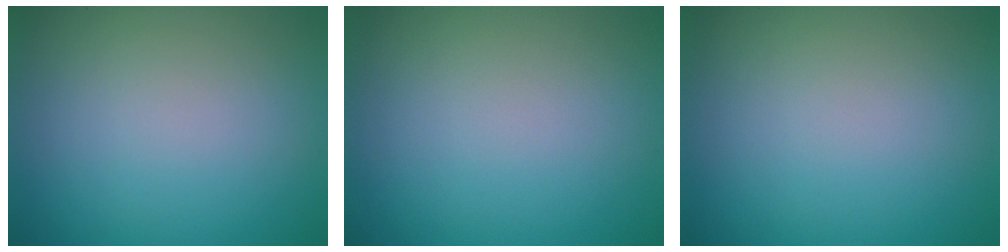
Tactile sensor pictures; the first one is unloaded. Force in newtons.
{"total": 0.0}
{"total": 0.0}